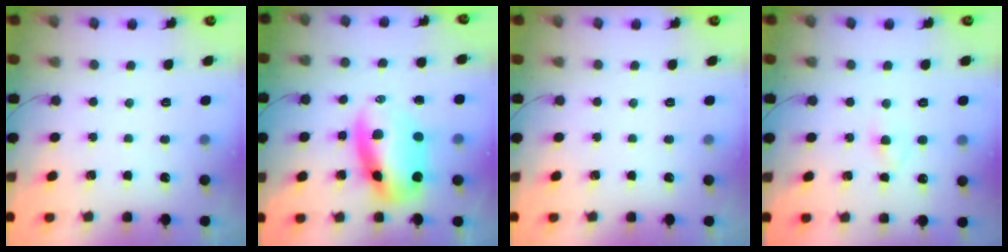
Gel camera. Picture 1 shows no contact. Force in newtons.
{"total": 11.5, "press": 11.2, "slide": 2.9}
{"total": 0.0}
{"total": 2.5, "press": 2.3, "slide": 1.0}